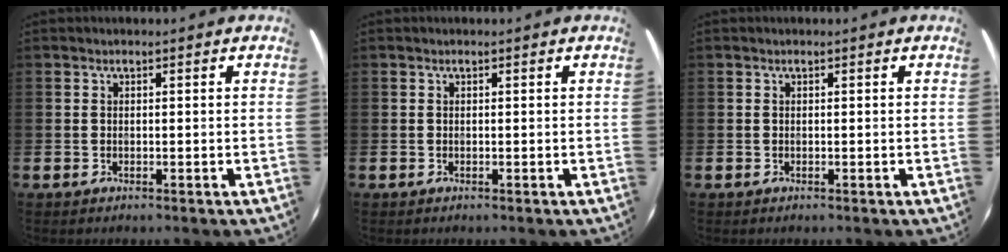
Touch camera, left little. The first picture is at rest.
{"total": 0.0}
{"total": 0.0}